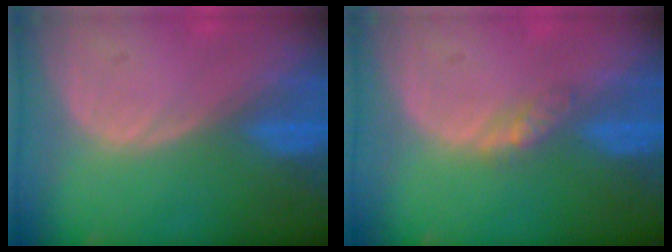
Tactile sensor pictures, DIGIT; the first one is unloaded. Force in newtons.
{"total": 2.6, "press": 2.3, "slide": 1.3}